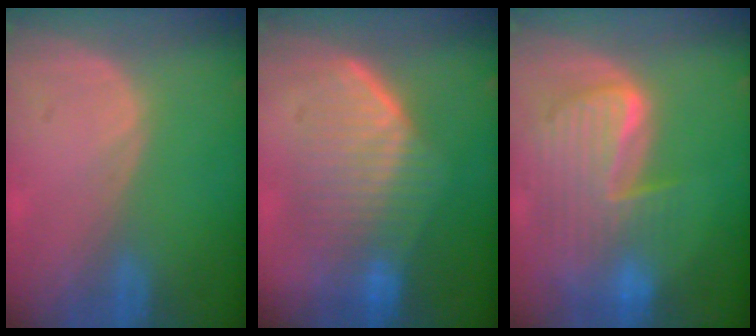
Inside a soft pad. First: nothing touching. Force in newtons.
{"total": 7.8, "press": 7.7, "slide": 0.6}
{"total": 10.1, "press": 8.7, "slide": 5.2}